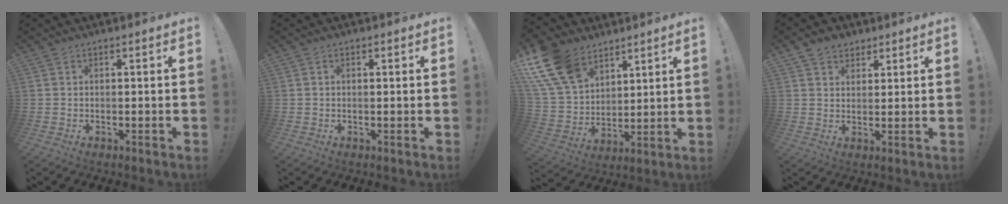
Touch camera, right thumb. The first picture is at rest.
{"total": 0.5, "force": [0.2, 0.3, 0.3], "torque": [0.000, -0.002, 0.002]}
{"total": 17.9, "force": [10.4, 11.8, 8.6], "torque": [-0.180, -0.057, 0.202]}
{"total": 4.7, "force": [3.0, 3.5, 0.8], "torque": [-0.012, -0.013, 0.056]}